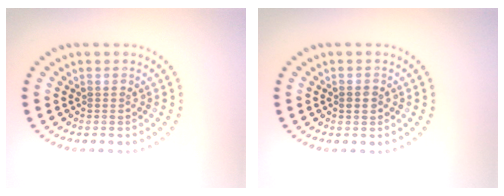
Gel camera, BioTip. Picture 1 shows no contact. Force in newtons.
{"total": 1.4, "press": 1.4, "slide": 0.3}